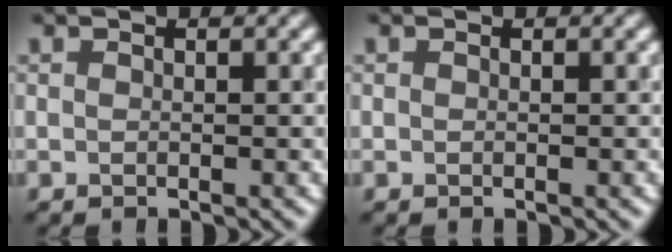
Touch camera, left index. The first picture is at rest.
{"total": 0.0}